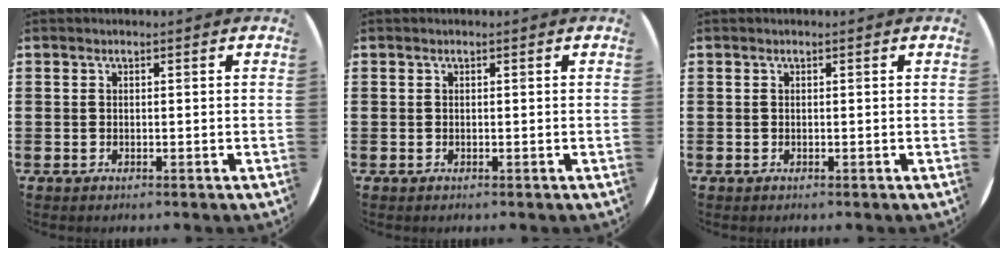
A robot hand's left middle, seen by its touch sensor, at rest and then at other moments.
{"total": 0.0}
{"total": 0.0}